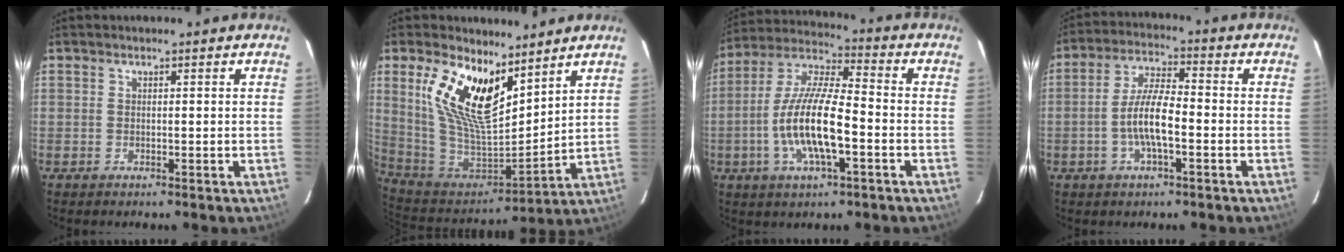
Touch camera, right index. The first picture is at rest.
{"total": 17.6, "force": [9.9, 7.8, 12.3], "torque": [-0.250, 0.001, 0.201]}
{"total": 14.8, "force": [-4.2, 4.0, 13.7], "torque": [-0.275, -0.004, -0.082]}
{"total": 8.2, "force": [-2.4, 2.1, 7.6], "torque": [-0.153, 0.005, -0.046]}